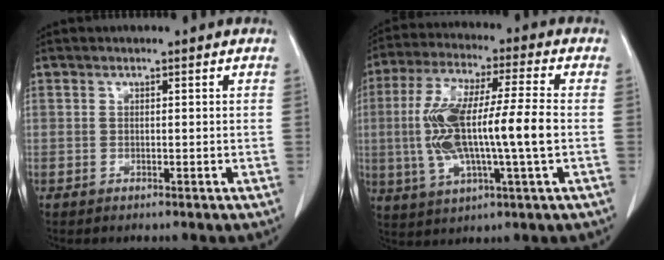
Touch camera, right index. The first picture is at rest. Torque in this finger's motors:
{"motor_torque": [2.14, 0.00, 1.05, 0.21]}